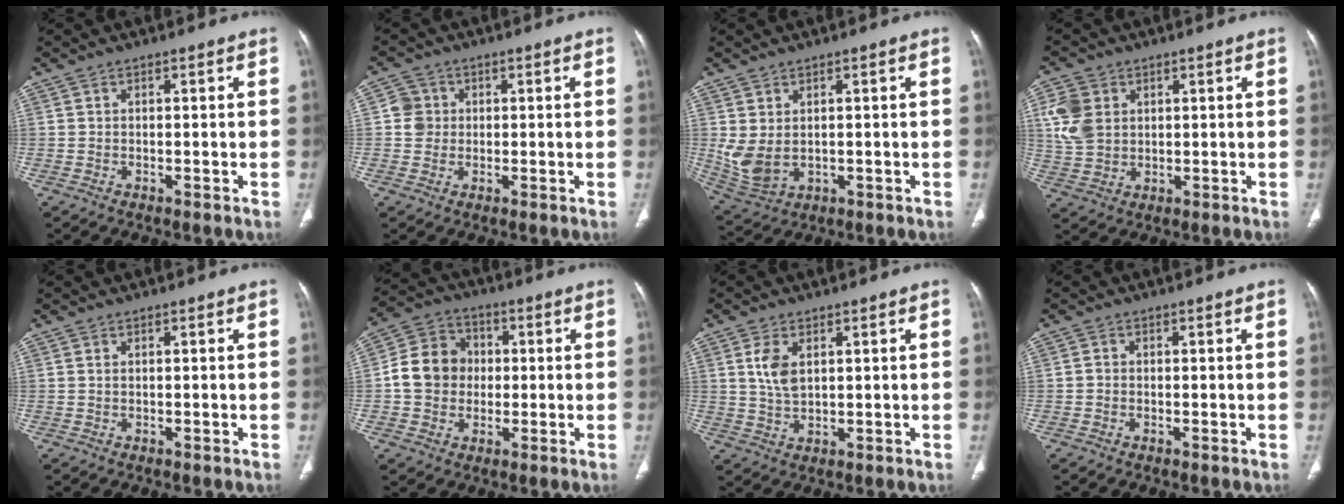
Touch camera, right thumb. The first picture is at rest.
{"total": 4.1, "force": [0.4, 4.0, 0.9], "torque": [0.005, 0.005, 0.004]}
{"total": 6.9, "force": [0.8, 4.5, 5.1], "torque": [-0.111, -0.005, 0.034]}
{"total": 8.5, "force": [2.4, 6.6, 4.8], "torque": [-0.092, -0.004, 0.052]}
{"total": 0.8, "force": [0.2, 0.5, 0.6], "torque": [-0.017, 0.002, 0.006]}
{"total": 10.9, "force": [-0.1, 9.5, 5.2], "torque": [-0.073, 0.024, -0.011]}
{"total": 5.7, "force": [1.8, 3.2, 4.3], "torque": [-0.086, -0.006, 0.040]}
{"total": 0.9, "force": [-0.2, 0.7, 0.4], "torque": [-0.006, 0.002, -0.006]}